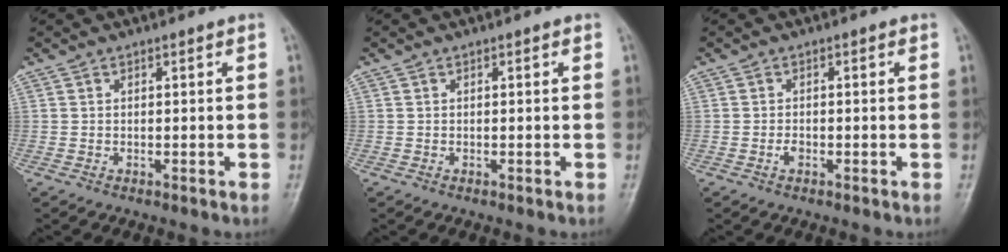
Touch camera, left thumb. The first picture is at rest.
{"total": 0.0}
{"total": 1.3, "force": [-0.6, 0.8, 0.9], "torque": [-0.013, 0.001, -0.013]}